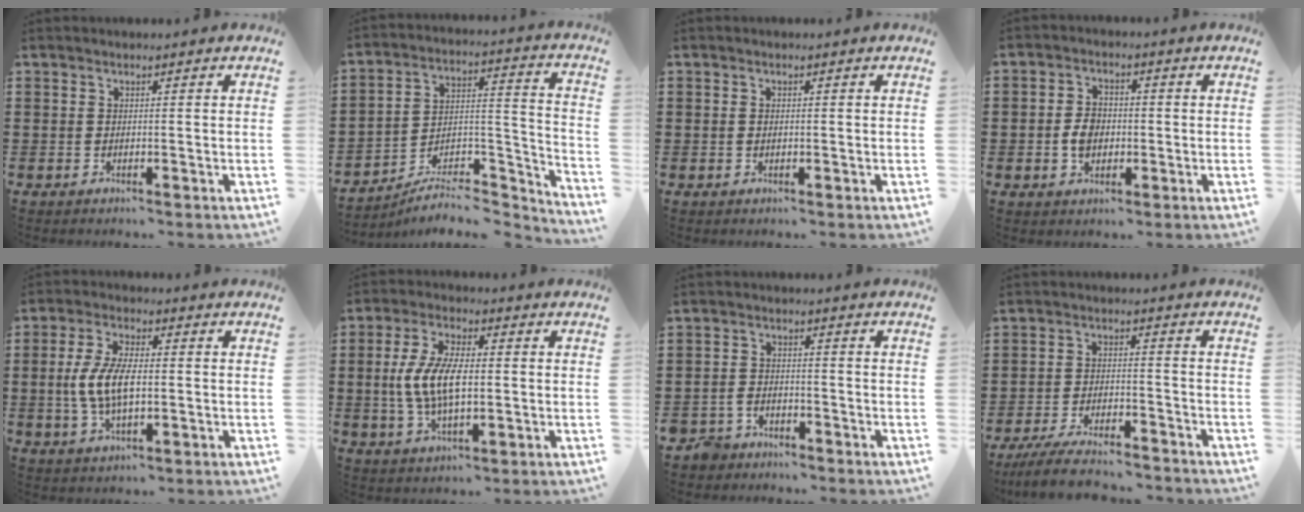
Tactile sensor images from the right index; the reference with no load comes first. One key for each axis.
{"total": 5.9, "fx": -5.2, "fy": 2.0, "fz": 1.9, "tx": -0.024, "ty": 0.003, "tz": -0.100}
{"total": 0.6, "fx": 0.0, "fy": 0.3, "fz": 0.5, "tx": -0.011, "ty": 0.001, "tz": 0.000}
{"total": 4.3, "fx": -0.6, "fy": 3.1, "fz": 2.9, "tx": -0.058, "ty": 0.000, "tz": -0.016}
{"total": 7.5, "fx": -0.5, "fy": 3.2, "fz": 6.7, "tx": -0.156, "ty": -0.005, "tz": -0.017}
{"total": 8.7, "fx": -0.2, "fy": 3.8, "fz": 7.8, "tx": -0.175, "ty": -0.001, "tz": -0.011}
{"total": 3.4, "fx": -3.2, "fy": 1.2, "fz": 0.1, "tx": -0.021, "ty": 0.001, "tz": -0.072}
{"total": 5.7, "fx": -5.3, "fy": 0.3, "fz": 2.1, "tx": -0.046, "ty": -0.005, "tz": -0.102}